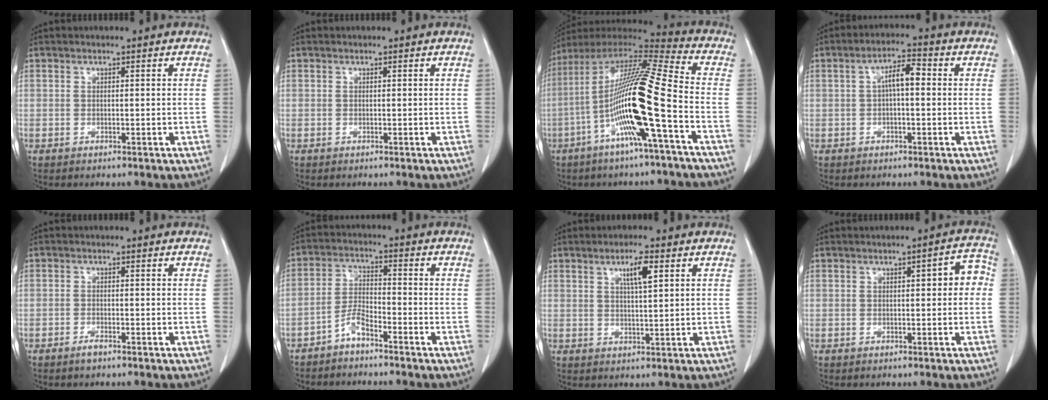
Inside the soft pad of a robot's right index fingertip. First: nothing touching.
{"total": 0.0}
{"total": 18.4, "force": [-5.2, -0.2, 17.6], "torque": [-0.337, 0.000, -0.108]}
{"total": 4.4, "force": [0.3, 1.2, 4.2], "torque": [-0.074, 0.016, 0.002]}
{"total": 1.3, "force": [-1.1, 0.2, 0.7], "torque": [-0.015, -0.001, -0.019]}
{"total": 4.0, "force": [-3.3, 0.8, 2.1], "torque": [-0.045, 0.004, -0.066]}
{"total": 4.3, "force": [1.9, 0.4, 3.8], "torque": [-0.066, 0.000, 0.033]}
{"total": 4.0, "force": [0.3, 1.3, 3.7], "torque": [-0.037, 0.020, -0.002]}